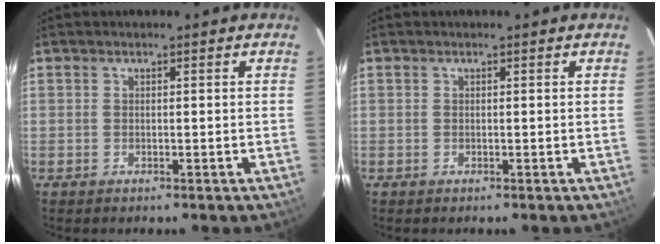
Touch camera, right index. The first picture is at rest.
{"total": 0.0}